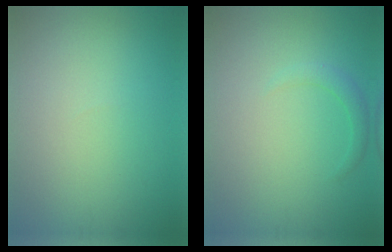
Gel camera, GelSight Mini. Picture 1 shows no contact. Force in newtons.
{"total": 1.3, "press": 1.3, "slide": 0.1}